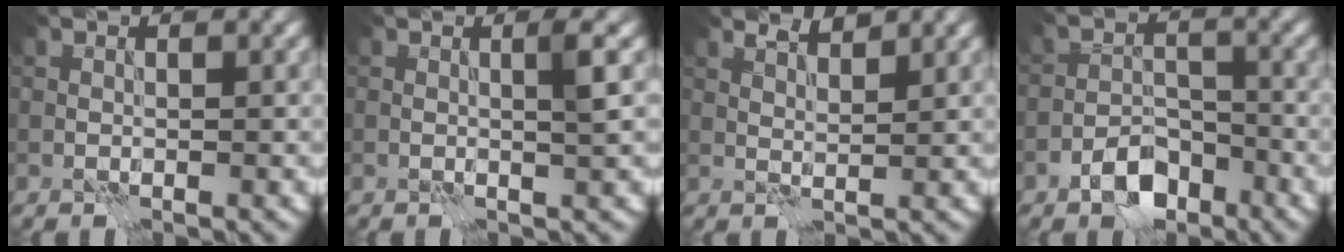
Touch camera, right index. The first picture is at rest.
{"total": 1.6, "force": [0.5, 0.0, 1.5], "torque": [-0.027, 0.001, 0.006]}
{"total": 2.2, "force": [1.9, 0.3, 0.9], "torque": [-0.010, -0.003, 0.035]}
{"total": 4.2, "force": [-2.9, 2.3, 2.2], "torque": [-0.030, 0.004, -0.055]}